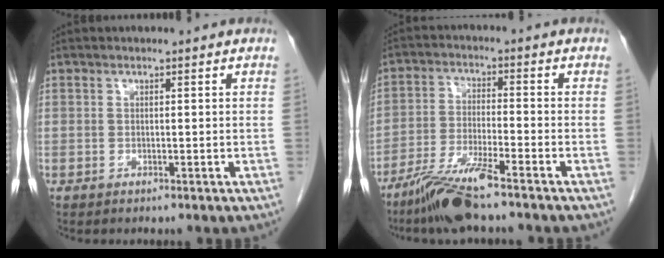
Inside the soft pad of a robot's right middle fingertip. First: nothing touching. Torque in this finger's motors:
{"motor_torque": [1.17, -0.97, 0.38, 0.12]}